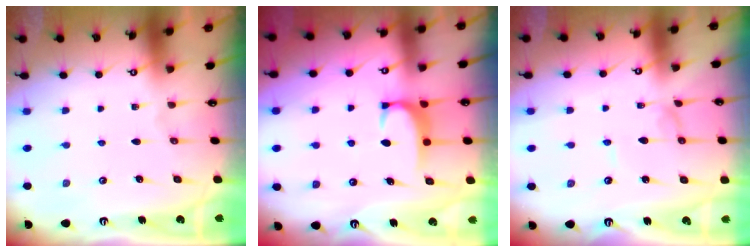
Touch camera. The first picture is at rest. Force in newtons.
{"total": 1.7, "press": 1.6, "slide": 0.5}
{"total": 1.3, "press": 1.3, "slide": 0.0}